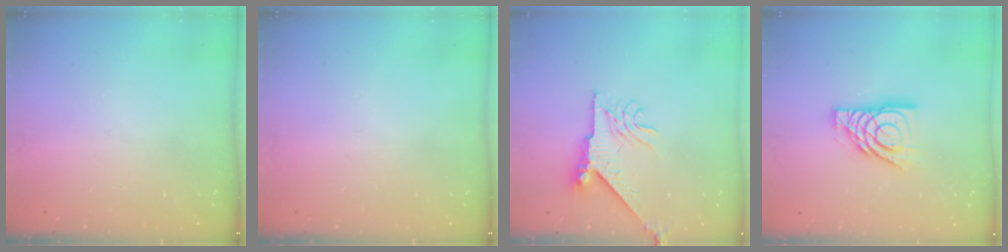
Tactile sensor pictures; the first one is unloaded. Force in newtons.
{"total": 0.0}
{"total": 8.3, "press": 8.2, "slide": 0.8}
{"total": 12.2, "press": 12.2, "slide": 1.1}